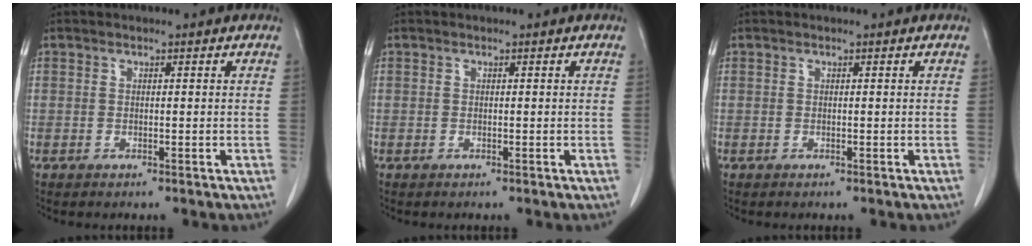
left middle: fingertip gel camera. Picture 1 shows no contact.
{"total": 0.0}
{"total": 0.0}